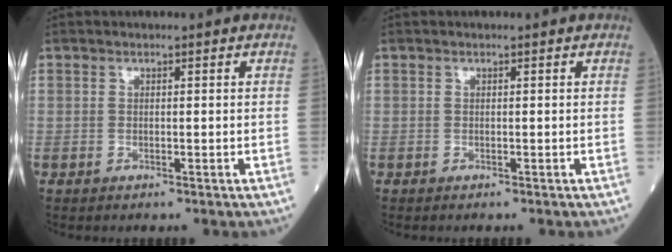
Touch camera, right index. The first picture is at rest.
{"total": 0.0}